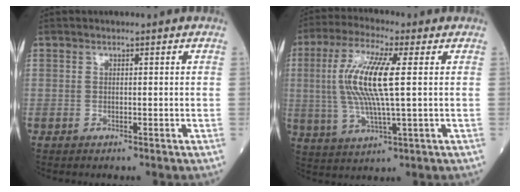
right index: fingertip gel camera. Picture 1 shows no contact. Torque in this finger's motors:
{"motor_torque": [1.96, 0.18, 0.86, 0.21]}